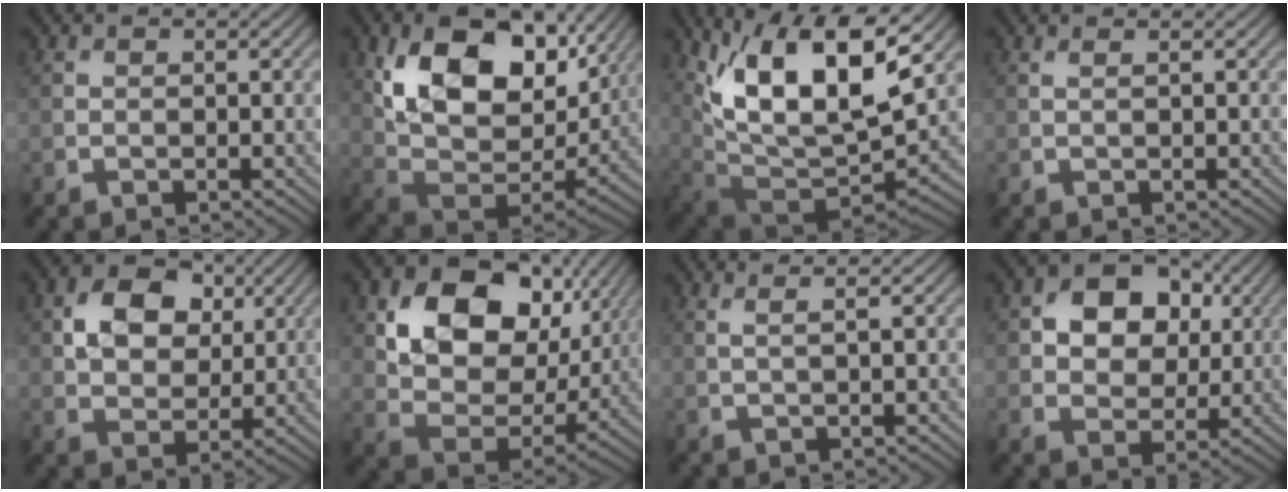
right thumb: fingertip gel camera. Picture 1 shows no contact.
{"total": 16.8, "force": [6.5, 10.2, 11.7], "torque": [-0.220, -0.007, 0.130]}
{"total": 14.7, "force": [6.5, 5.9, 11.8], "torque": [-0.230, -0.012, 0.128]}
{"total": 0.8, "force": [0.5, 0.1, 0.6], "torque": [-0.010, 0.003, 0.002]}
{"total": 8.0, "force": [2.6, 5.8, 4.9], "torque": [-0.105, 0.005, 0.034]}
{"total": 15.4, "force": [5.5, 10.5, 9.8], "torque": [-0.193, -0.007, 0.104]}
{"total": 2.3, "force": [1.2, 0.4, 1.8], "torque": [-0.027, 0.006, 0.005]}
{"total": 10.0, "force": [3.4, 7.3, 5.9], "torque": [-0.114, 0.019, 0.039]}